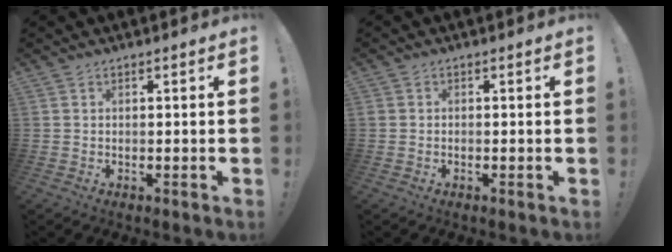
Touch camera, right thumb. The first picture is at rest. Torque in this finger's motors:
{"motor_torque": [0.20, -0.05, 0.07, -0.12, 0.00]}